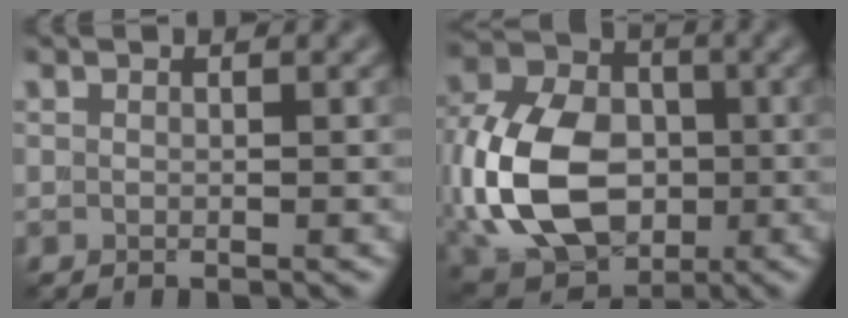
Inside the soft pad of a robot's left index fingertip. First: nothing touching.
{"total": 13.1, "force": [-2.0, 9.5, 8.7], "torque": [-0.201, -0.003, -0.047]}